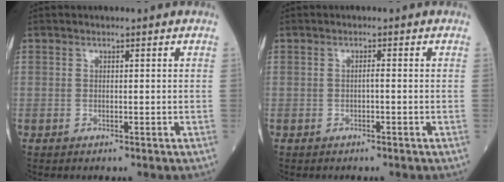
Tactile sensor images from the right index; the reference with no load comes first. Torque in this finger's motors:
{"motor_torque": [0.32, -0.02, 0.09, 0.03]}